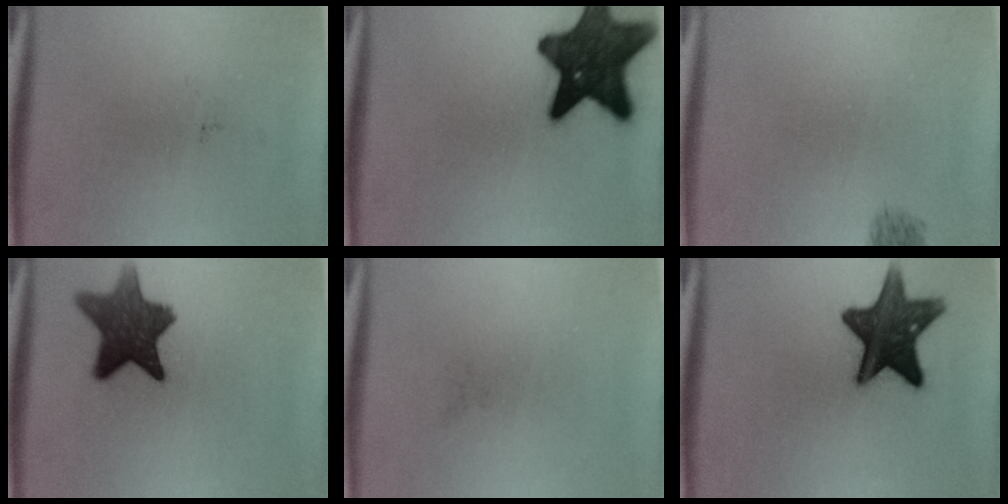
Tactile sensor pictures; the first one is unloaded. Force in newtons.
{"total": 15.8}
{"total": 1.0}
{"total": 11.0}
{"total": 0.0}
{"total": 13.7}